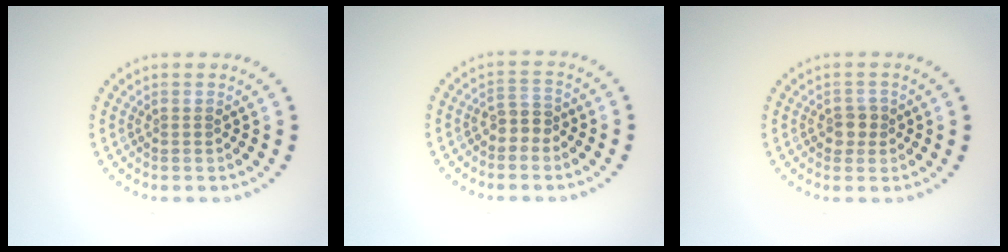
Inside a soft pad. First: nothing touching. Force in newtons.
{"total": 1.9, "press": 1.6, "slide": 0.9}
{"total": 1.6, "press": 1.5, "slide": 0.6}